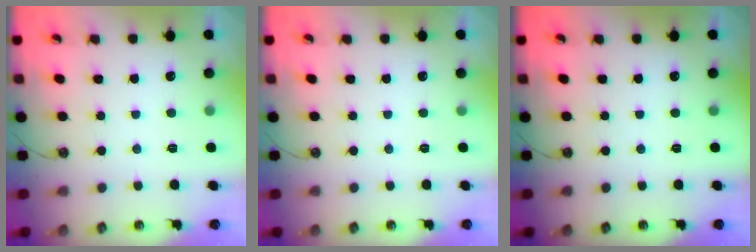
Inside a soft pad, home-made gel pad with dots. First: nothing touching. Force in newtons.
{"total": 0.0}
{"total": 0.0}